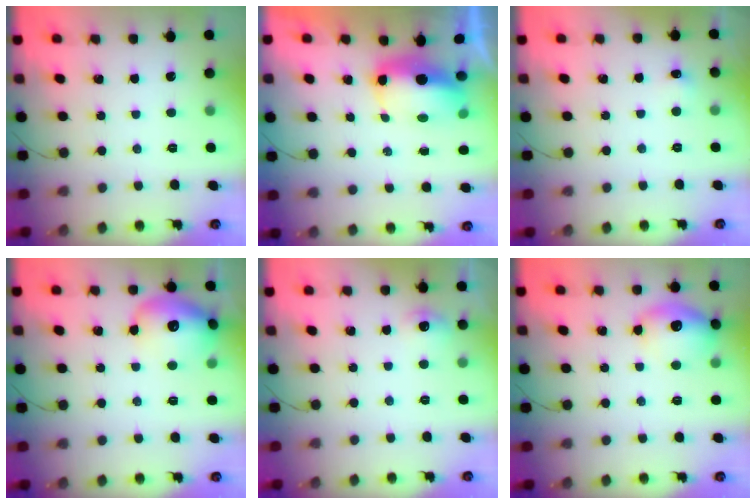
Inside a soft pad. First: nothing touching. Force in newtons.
{"total": 7.2, "press": 7.0, "slide": 1.4}
{"total": 3.8, "press": 3.6, "slide": 1.1}
{"total": 15.1, "press": 15.0, "slide": 1.6}
{"total": 6.4, "press": 6.3, "slide": 1.5}
{"total": 13.7, "press": 13.7, "slide": 0.9}